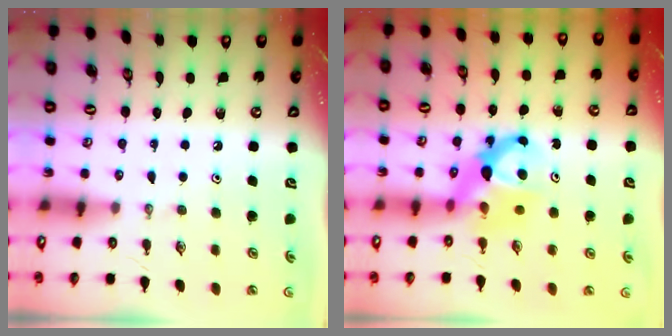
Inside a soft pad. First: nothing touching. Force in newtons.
{"total": 6.4, "press": 6.4, "slide": 0.5}